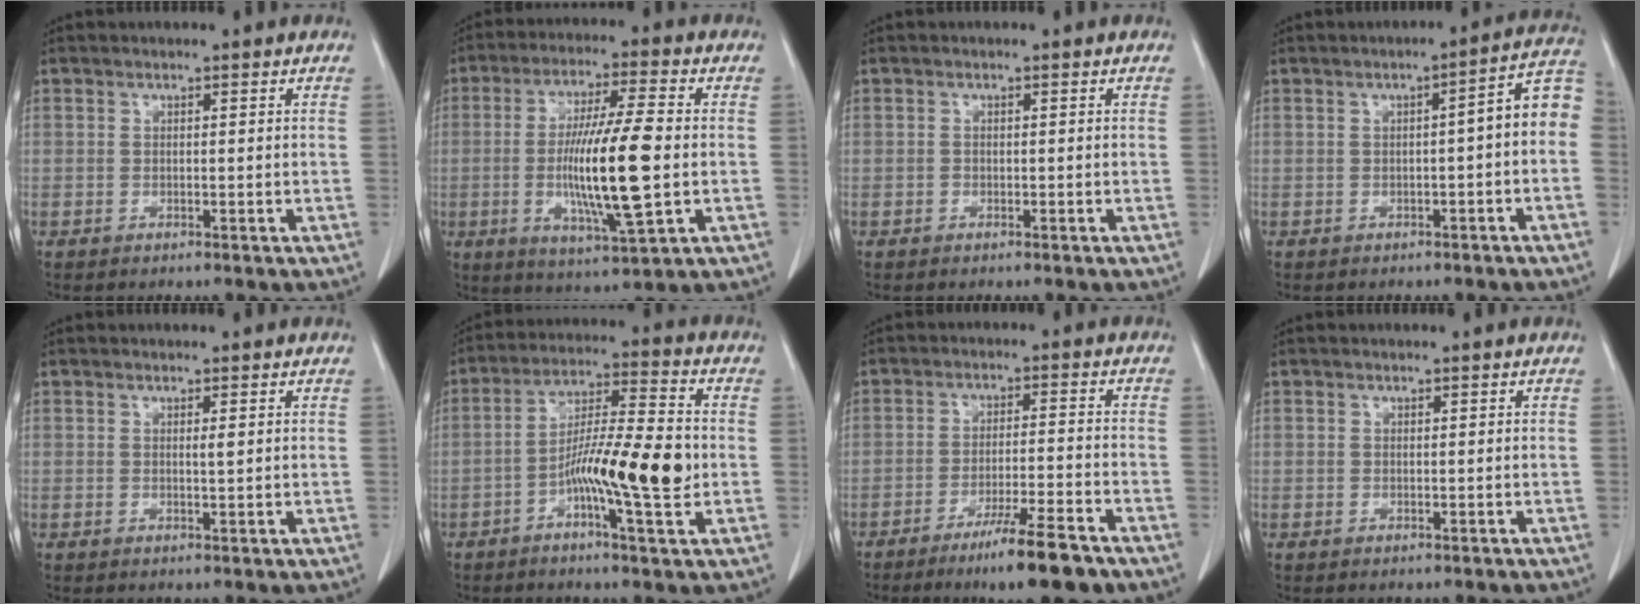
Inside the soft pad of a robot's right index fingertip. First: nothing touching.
{"total": 14.4, "force": [-1.5, 1.2, 14.3], "torque": [-0.266, -0.012, -0.026]}
{"total": 0.0}
{"total": 6.4, "force": [-0.5, 0.9, 6.3], "torque": [-0.074, 0.028, -0.012]}
{"total": 0.7, "force": [0.2, 0.0, 0.7], "torque": [-0.016, -0.002, 0.004]}
{"total": 12.6, "force": [-2.9, 1.2, 12.2], "torque": [-0.216, 0.005, -0.054]}
{"total": 10.2, "force": [-7.2, 0.6, 7.1], "torque": [-0.109, -0.020, -0.115]}
{"total": 0.7, "force": [-0.3, 0.6, -0.1], "torque": [0.003, 0.007, -0.006]}